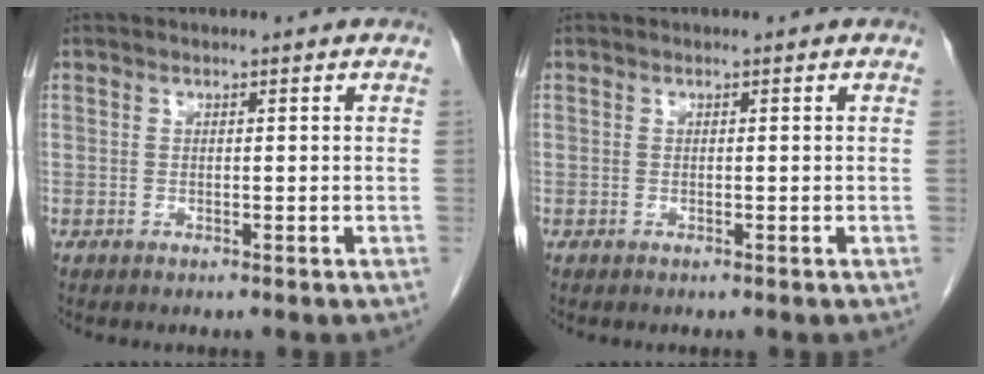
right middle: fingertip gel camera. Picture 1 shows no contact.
{"total": 0.0}